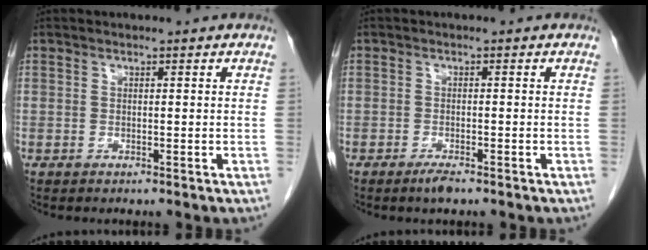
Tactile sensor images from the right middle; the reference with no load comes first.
{"total": 1.9, "force": [-1.4, 0.4, 1.2], "torque": [-0.028, -0.003, -0.025]}